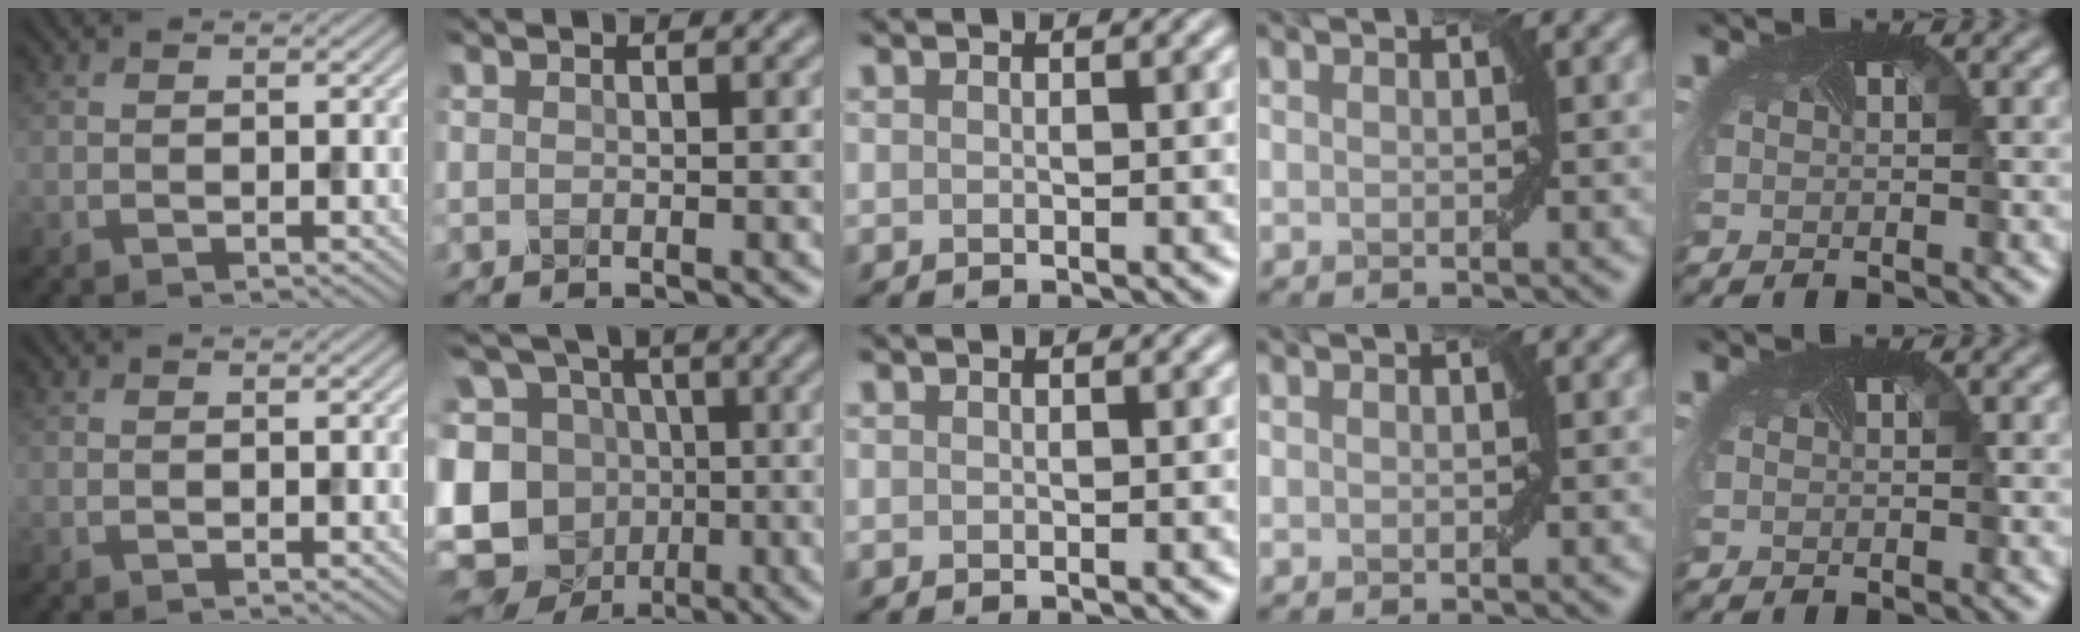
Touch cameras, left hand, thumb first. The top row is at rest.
{"index": {"total": 15.9, "force": [-4.4, 14.4, 5.4], "torque": [-0.150, 0.016, -0.083]}}